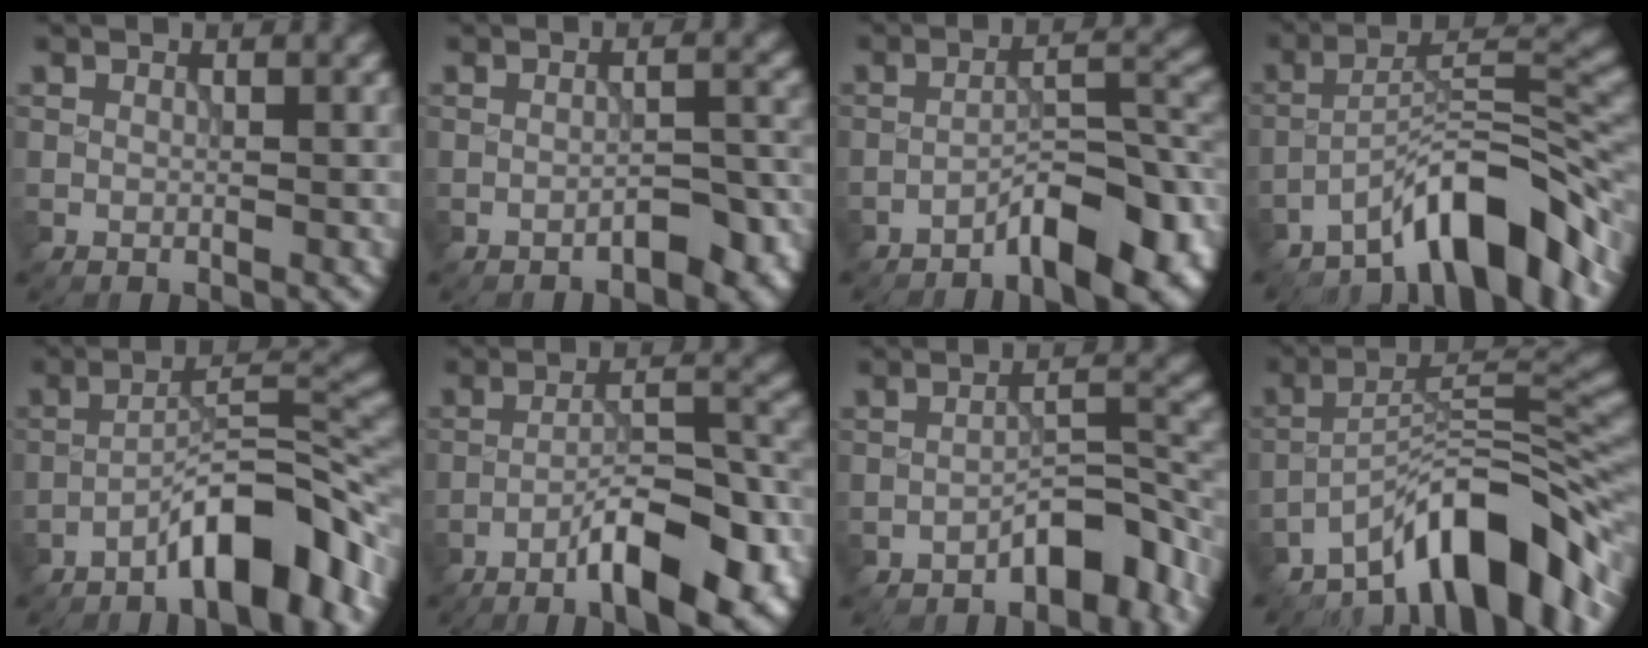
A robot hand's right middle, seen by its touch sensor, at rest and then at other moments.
{"total": 3.4, "force": [-2.3, 1.2, 2.2], "torque": [-0.030, 0.009, -0.033]}
{"total": 8.2, "force": [-5.3, 2.4, 5.7], "torque": [-0.078, 0.013, -0.087]}
{"total": 9.4, "force": [-6.8, 2.4, 6.0], "torque": [-0.083, 0.017, -0.123]}
{"total": 8.2, "force": [-5.1, 1.8, 6.1], "torque": [-0.092, 0.021, -0.087]}
{"total": 9.9, "force": [-5.7, 2.8, 7.5], "torque": [-0.113, 0.011, -0.093]}
{"total": 4.4, "force": [-3.0, 1.5, 2.8], "torque": [-0.032, 0.018, -0.051]}
{"total": 11.5, "force": [-8.1, 3.4, 7.4], "torque": [-0.095, 0.019, -0.152]}